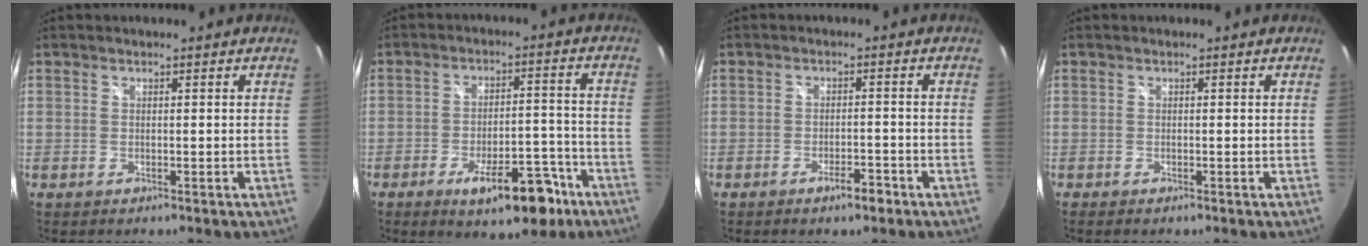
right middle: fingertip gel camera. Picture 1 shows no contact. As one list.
[{"total": 11.8, "force": [-7.1, 4.4, 8.3], "torque": [-0.134, 0.008, -0.094]}, {"total": 3.2, "force": [-2.2, 1.0, 2.1], "torque": [-0.041, -0.003, -0.034]}, {"total": 0.0}]